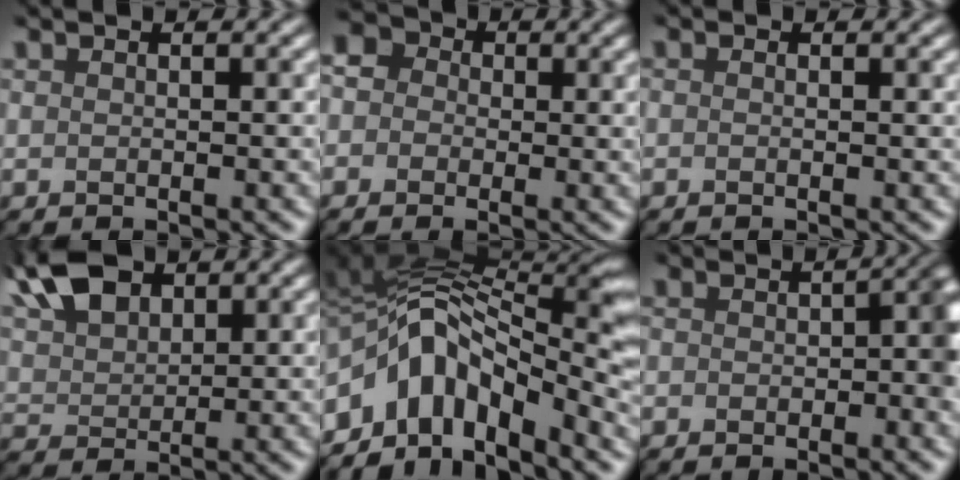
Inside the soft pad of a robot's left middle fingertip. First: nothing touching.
{"total": 1.5, "force": [-1.0, 1.0, -0.5], "torque": [-0.001, 0.007, -0.009]}
{"total": 0.6, "force": [-0.1, 0.3, 0.4], "torque": [0.005, -0.001, -0.009]}
{"total": 3.9, "force": [3.0, 2.0, 1.5], "torque": [-0.071, 0.014, 0.077]}
{"total": 8.7, "force": [-1.8, 4.7, 7.1], "torque": [-0.150, 0.017, -0.017]}
{"total": 2.6, "force": [-2.3, -0.1, 1.3], "torque": [-0.040, 0.002, -0.018]}